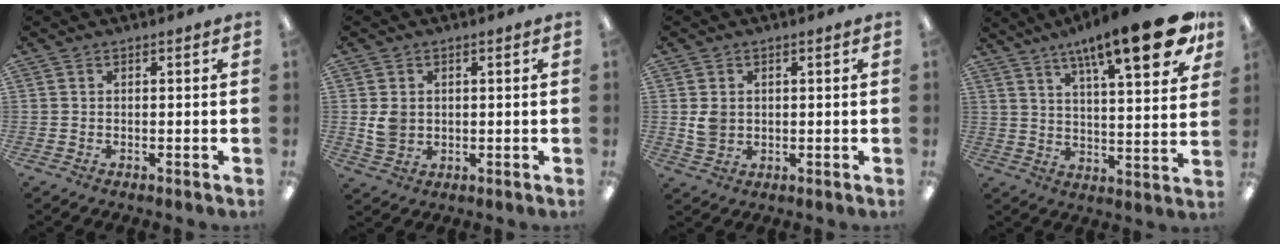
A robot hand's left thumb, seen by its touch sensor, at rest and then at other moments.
{"total": 4.9, "force": [0.7, 4.3, 2.3], "torque": [-0.029, 0.003, 0.014]}
{"total": 4.3, "force": [0.7, 3.8, 2.0], "torque": [-0.023, 0.001, 0.013]}
{"total": 19.6, "force": [12.4, 4.5, 14.5], "torque": [-0.209, -0.074, 0.191]}